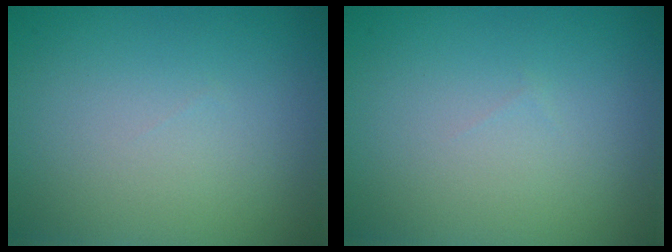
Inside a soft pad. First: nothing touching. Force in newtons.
{"total": 0.0}